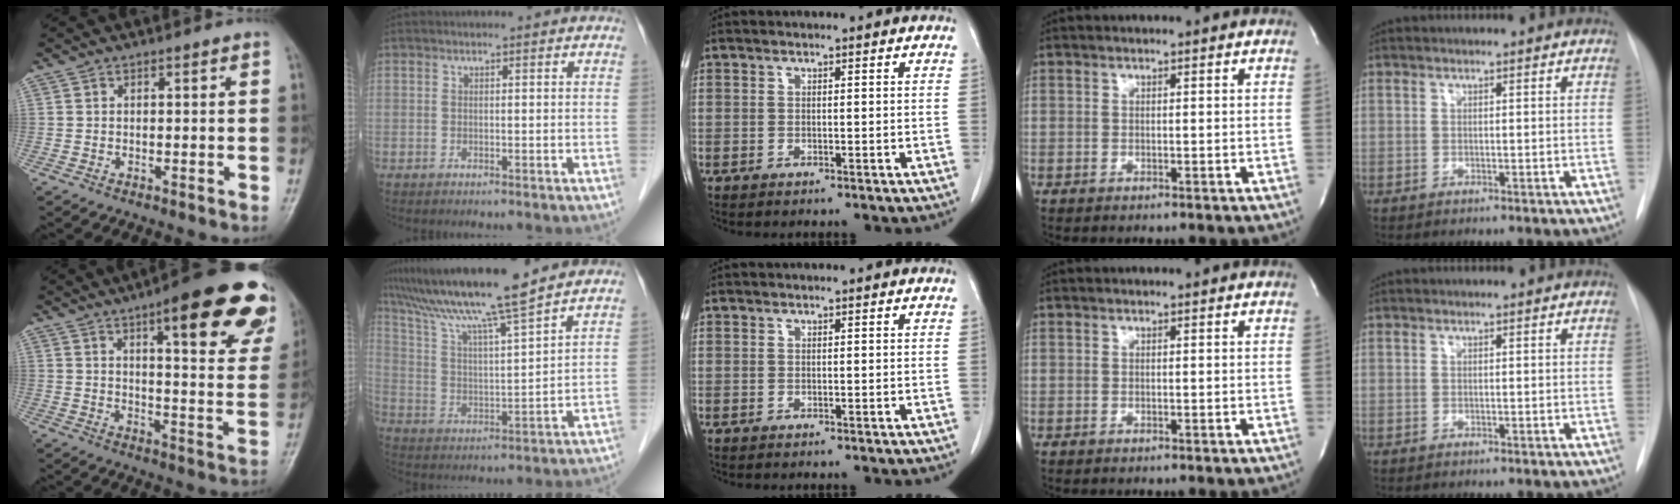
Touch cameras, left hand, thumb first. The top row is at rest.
{"thumb": {"total": 23.5, "force": [13.2, 6.0, 18.5], "torque": [-0.205, -0.043, 0.161]}, "index": {"total": 14.5, "force": [12.4, -1.2, 7.4], "torque": [-0.139, 0.009, 0.216]}}